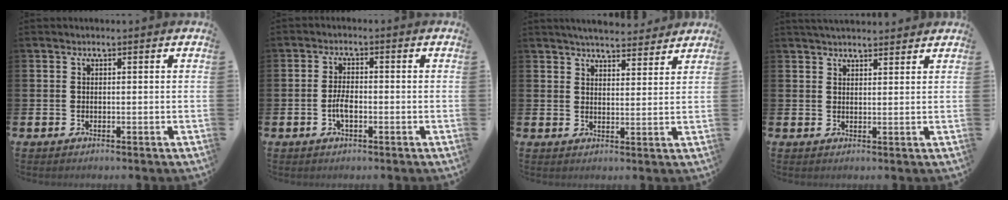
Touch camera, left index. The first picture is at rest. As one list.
[{"total": 2.8, "force": [-0.7, 1.2, 2.4], "torque": [-0.039, 0.001, -0.014]}, {"total": 5.1, "force": [5.0, 0.6, 0.7], "torque": [-0.017, -0.026, 0.088]}, {"total": 2.9, "force": [2.9, 0.5, 0.4], "torque": [-0.011, -0.010, 0.053]}]